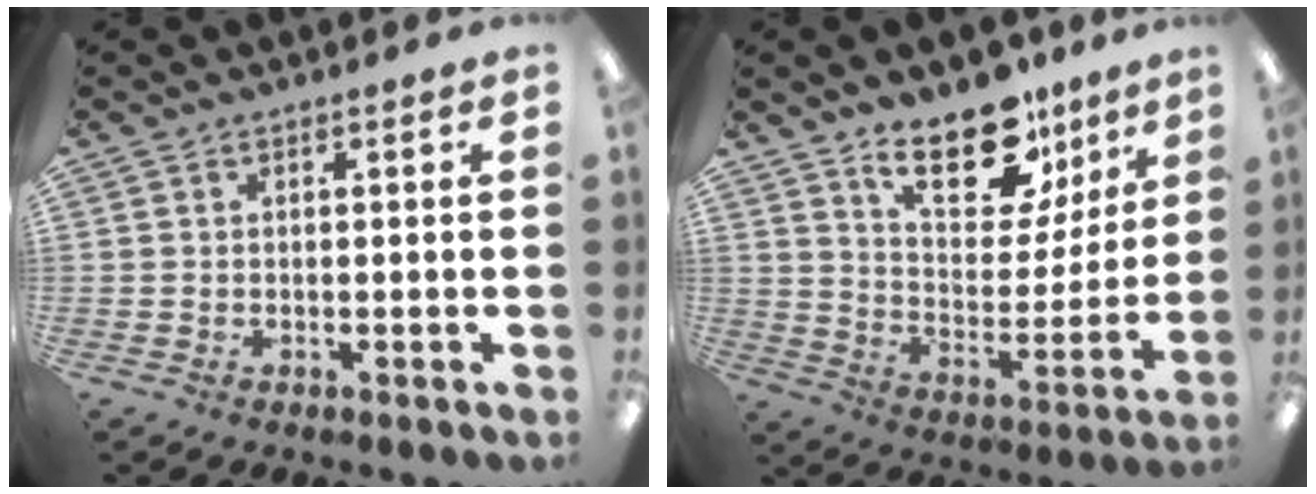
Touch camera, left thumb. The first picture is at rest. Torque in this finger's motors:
{"motor_torque": [0.30, 0.37, -0.33, -0.08, 0.09]}